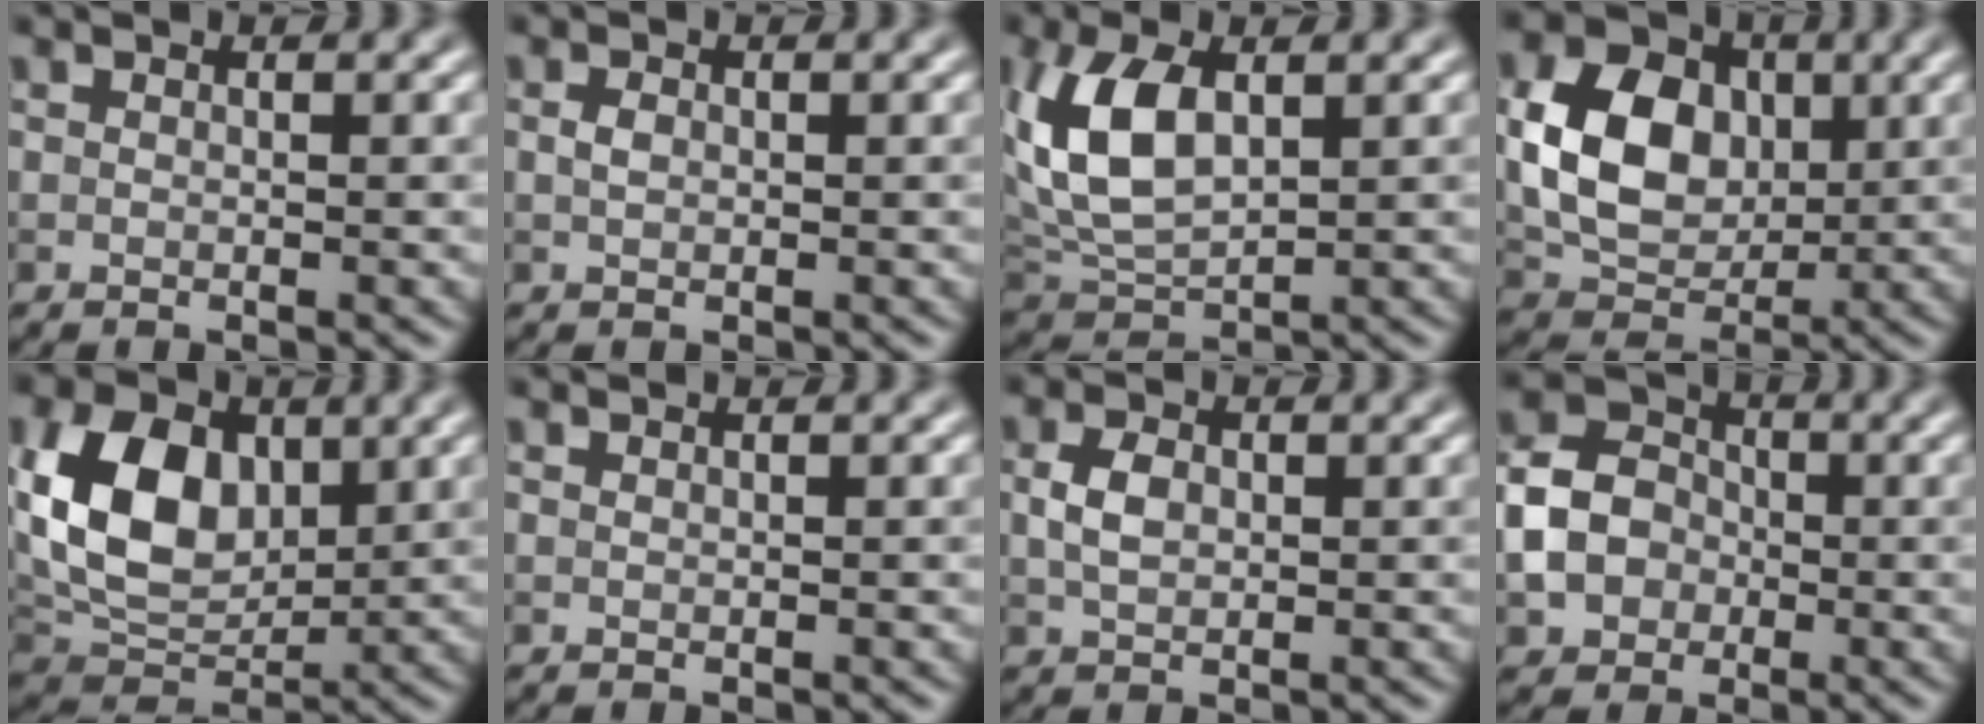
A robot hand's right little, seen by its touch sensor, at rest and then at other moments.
{"total": 1.0, "force": [0.1, 0.7, 0.6], "torque": [-0.015, 0.001, 0.002]}
{"total": 6.7, "force": [1.5, 3.7, 5.4], "torque": [-0.123, 0.006, 0.031]}
{"total": 8.1, "force": [0.8, 6.1, 5.2], "torque": [-0.100, 0.004, 0.015]}
{"total": 9.5, "force": [1.9, 6.5, 6.6], "torque": [-0.141, -0.002, 0.035]}
{"total": 0.0}
{"total": 2.5, "force": [0.2, 1.8, 1.8], "torque": [-0.040, 0.004, 0.004]}
{"total": 5.5, "force": [-1.2, 4.5, 2.8], "torque": [-0.059, 0.011, -0.034]}